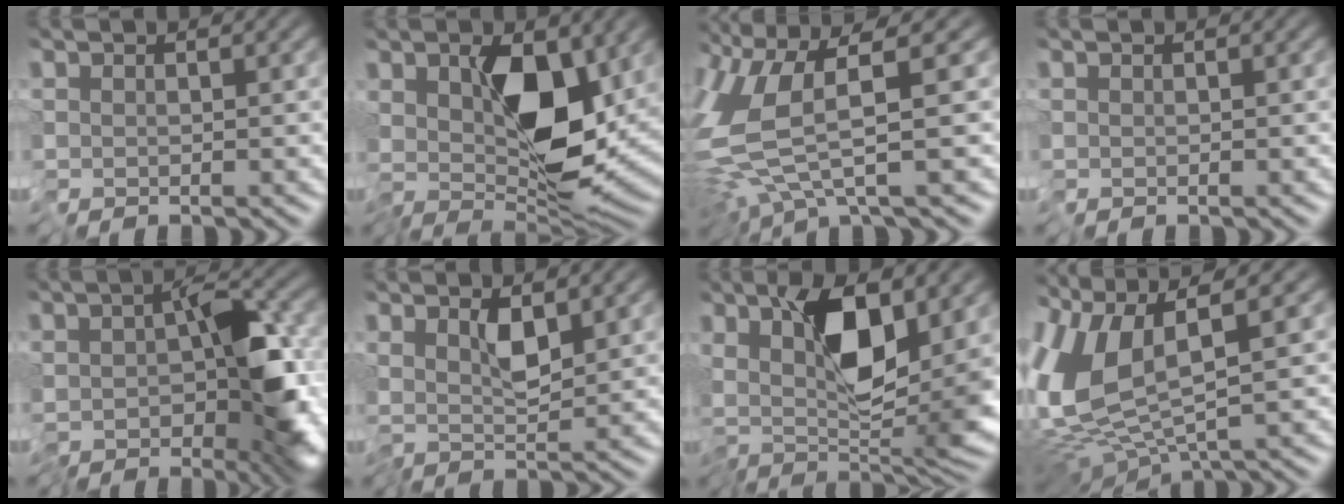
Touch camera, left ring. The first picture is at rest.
{"total": 8.1, "force": [1.1, 3.7, 7.1], "torque": [-0.120, -0.024, 0.021]}
{"total": 7.8, "force": [-0.3, 1.5, 7.6], "torque": [-0.180, -0.019, -0.004]}
{"total": 0.0}
{"total": 9.2, "force": [-1.5, 4.3, 8.0], "torque": [-0.120, -0.004, -0.026]}
{"total": 2.3, "force": [0.9, 0.2, 2.1], "torque": [-0.039, -0.009, 0.020]}
{"total": 9.1, "force": [2.7, 2.6, 8.3], "torque": [-0.140, -0.009, 0.047]}
{"total": 9.4, "force": [1.1, 3.3, 8.7], "torque": [-0.215, -0.006, 0.029]}